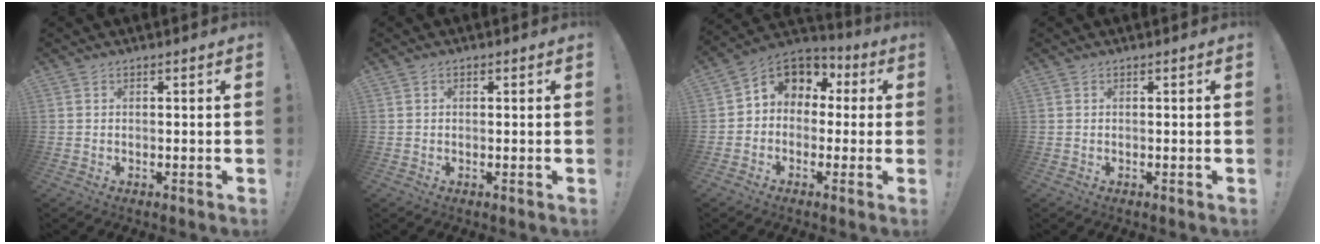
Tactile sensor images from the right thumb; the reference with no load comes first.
{"total": 0.6, "force": [0.0, 0.5, 0.3], "torque": [-0.013, 0.005, 0.001]}
{"total": 7.7, "force": [1.2, 6.8, 3.4], "torque": [-0.058, 0.001, 0.031]}
{"total": 0.0}